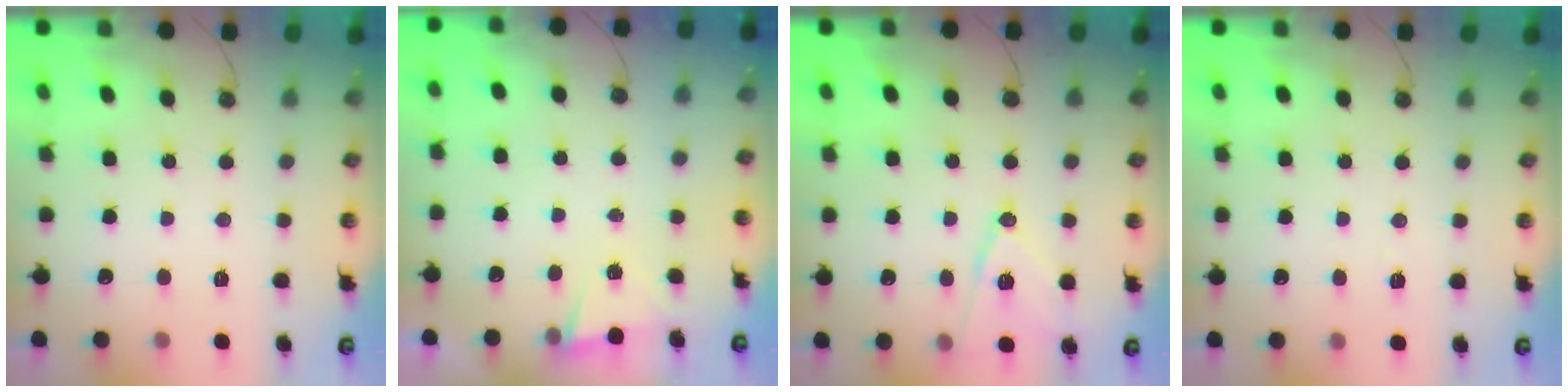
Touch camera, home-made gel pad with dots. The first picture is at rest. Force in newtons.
{"total": 1.3, "press": 0.7, "slide": 1.1}
{"total": 12.3, "press": 11.9, "slide": 2.8}
{"total": 2.9, "press": 2.2, "slide": 1.9}